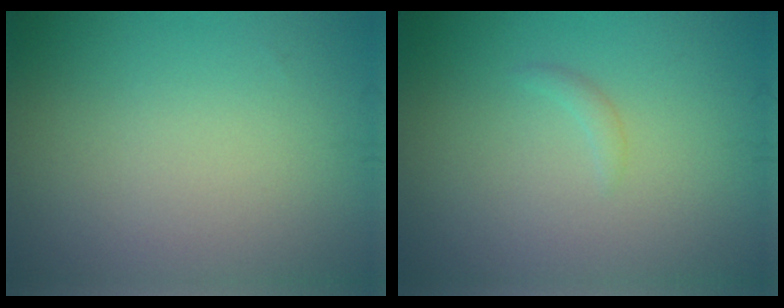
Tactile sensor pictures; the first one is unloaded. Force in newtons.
{"total": 0.7, "press": 0.7, "slide": 0.1}